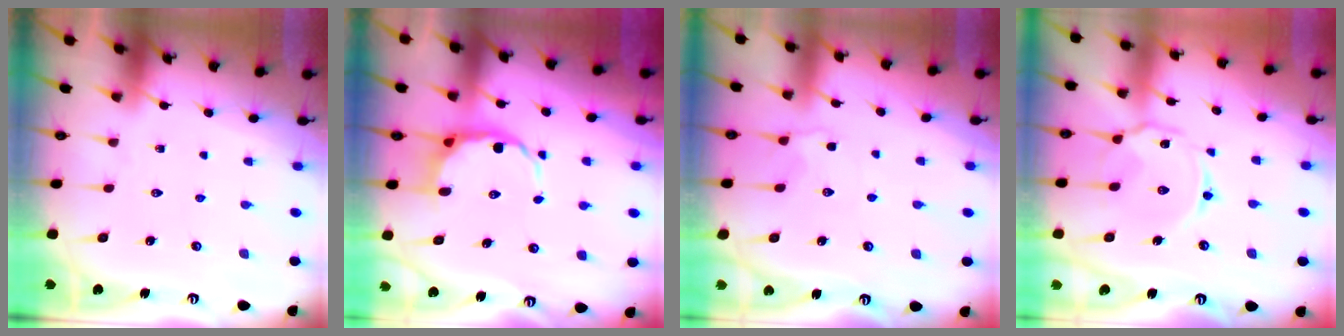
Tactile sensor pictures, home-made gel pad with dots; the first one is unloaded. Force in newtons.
{"total": 7.6, "press": 7.3, "slide": 2.1}
{"total": 1.9, "press": 1.5, "slide": 1.1}
{"total": 8.5, "press": 8.5, "slide": 0.7}